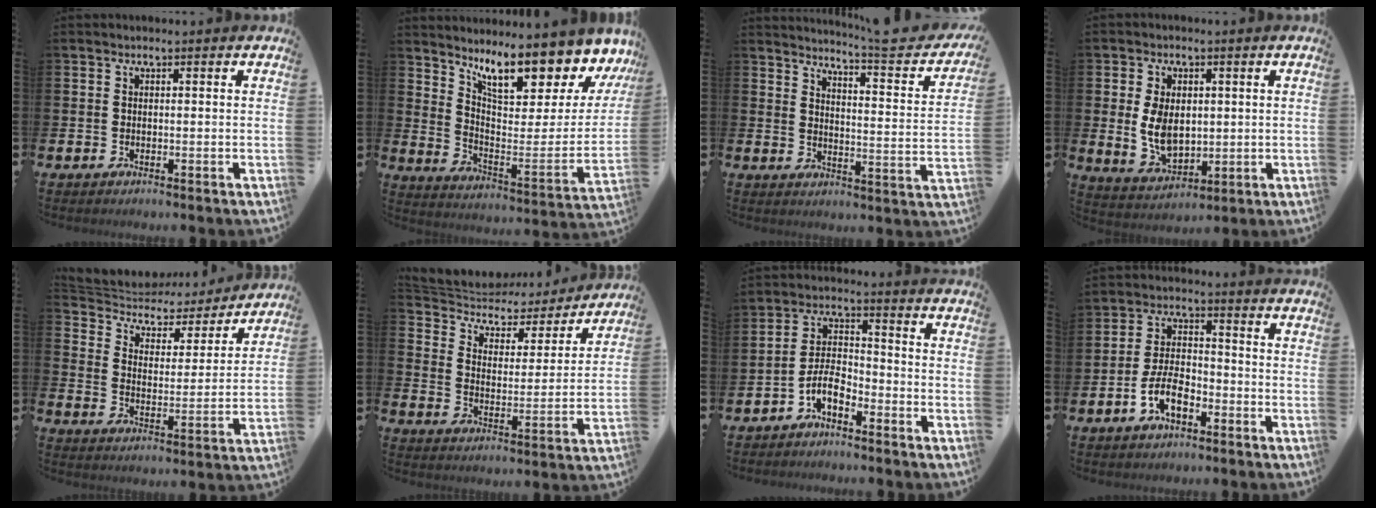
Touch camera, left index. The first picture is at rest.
{"total": 11.6, "force": [9.9, 3.5, 5.0], "torque": [-0.098, -0.087, 0.167]}
{"total": 5.3, "force": [4.7, -0.1, 2.3], "torque": [-0.047, -0.047, 0.069]}
{"total": 6.2, "force": [0.7, 4.1, 4.6], "torque": [-0.097, 0.004, 0.009]}
{"total": 5.1, "force": [4.3, 2.5, 0.7], "torque": [-0.047, -0.033, 0.068]}
{"total": 5.2, "force": [4.6, 2.4, 0.6], "torque": [-0.046, -0.037, 0.074]}
{"total": 4.7, "force": [-3.3, 1.8, 2.9], "torque": [-0.070, 0.004, -0.067]}
{"total": 6.3, "force": [-3.2, 3.1, 4.5], "torque": [-0.100, 0.012, -0.061]}